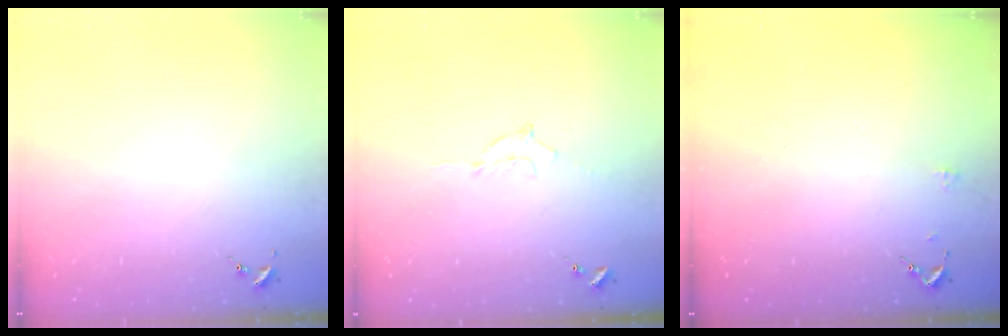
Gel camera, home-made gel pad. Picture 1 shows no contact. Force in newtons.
{"total": 7.2, "press": 7.1, "slide": 1.1}
{"total": 4.8, "press": 4.7, "slide": 0.6}